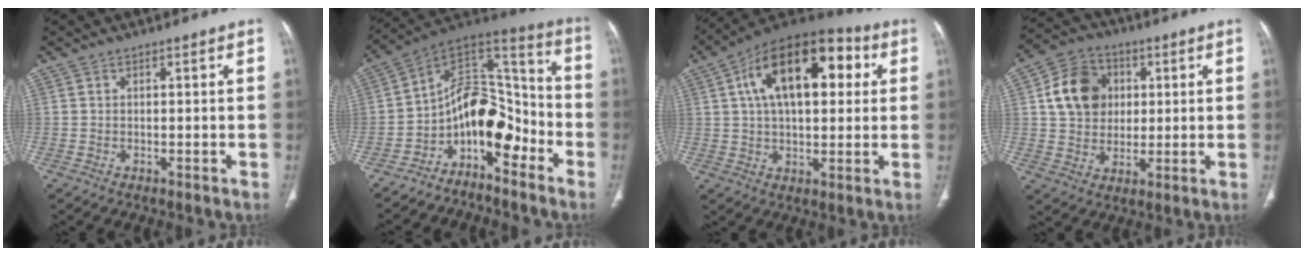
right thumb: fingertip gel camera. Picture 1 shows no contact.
{"total": 13.8, "force": [-6.6, 7.8, 9.3], "torque": [-0.101, 0.107, -0.124]}
{"total": 21.3, "force": [5.7, 11.2, 17.2], "torque": [-0.250, 0.023, 0.080]}
{"total": 12.0, "force": [2.7, 9.9, 6.2], "torque": [-0.082, 0.002, 0.044]}